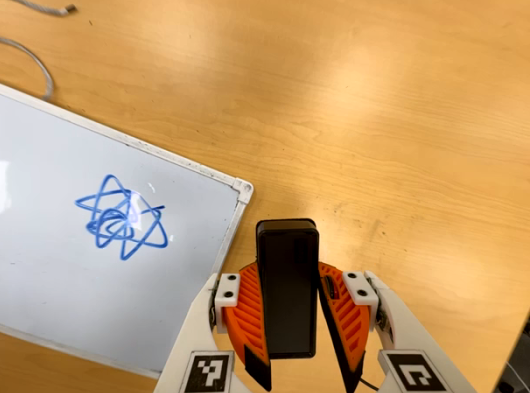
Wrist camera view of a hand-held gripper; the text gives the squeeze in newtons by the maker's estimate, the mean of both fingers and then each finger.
{"total": 6.7, "left": 6.5, "right": 6.9}